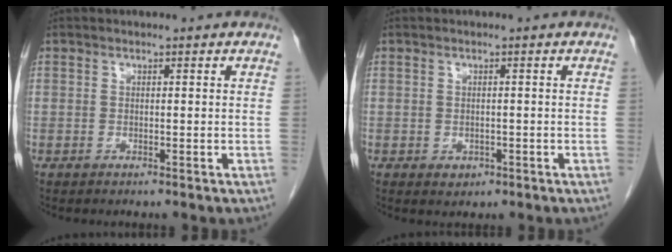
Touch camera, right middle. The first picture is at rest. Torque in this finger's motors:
{"motor_torque": [0.31, -0.41, 0.02, 0.01]}